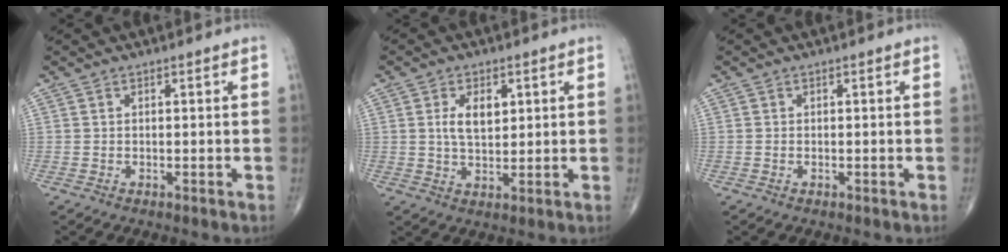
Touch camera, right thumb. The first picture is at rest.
{"total": 5.7, "force": [1.6, 3.2, 4.5], "torque": [-0.069, -0.009, 0.029]}
{"total": 0.0}